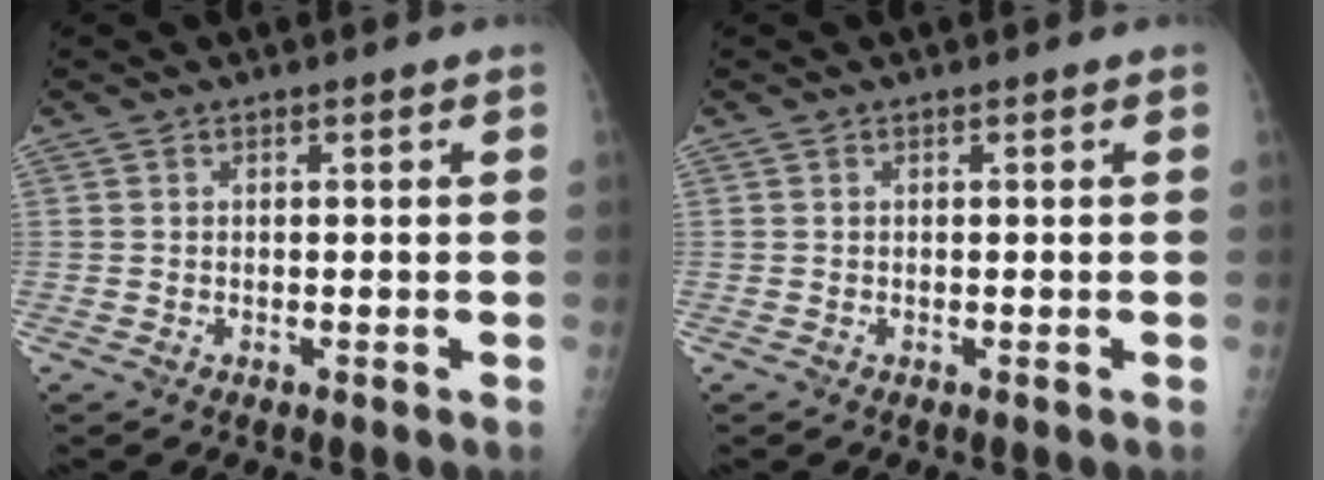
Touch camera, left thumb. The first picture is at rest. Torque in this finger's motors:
{"motor_torque": [-0.01, 0.01, -0.01, 0.00, 0.00]}